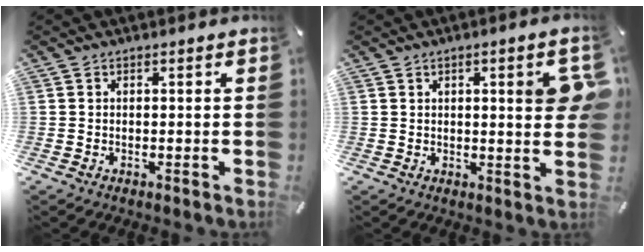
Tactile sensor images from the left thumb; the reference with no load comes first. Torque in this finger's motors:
{"motor_torque": [0.46, 0.42, 0.23, -0.15, 0.03]}